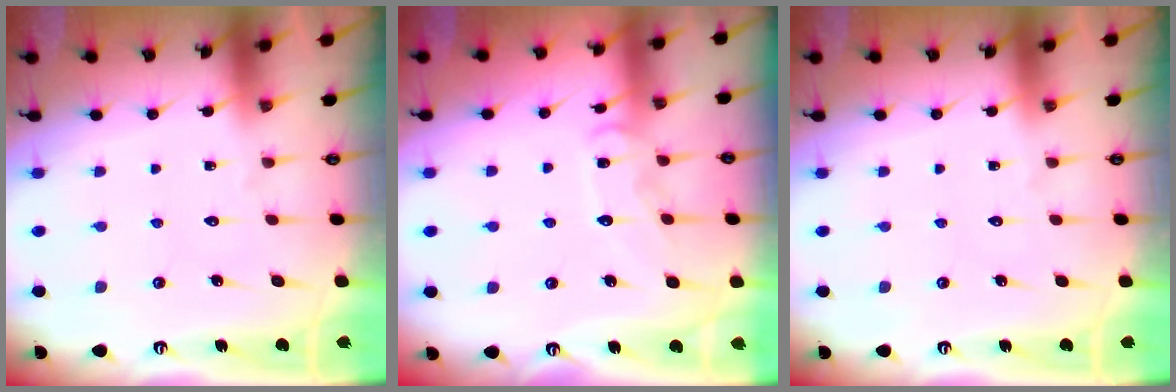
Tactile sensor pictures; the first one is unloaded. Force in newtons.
{"total": 8.3, "press": 8.3, "slide": 0.5}
{"total": 0.0}